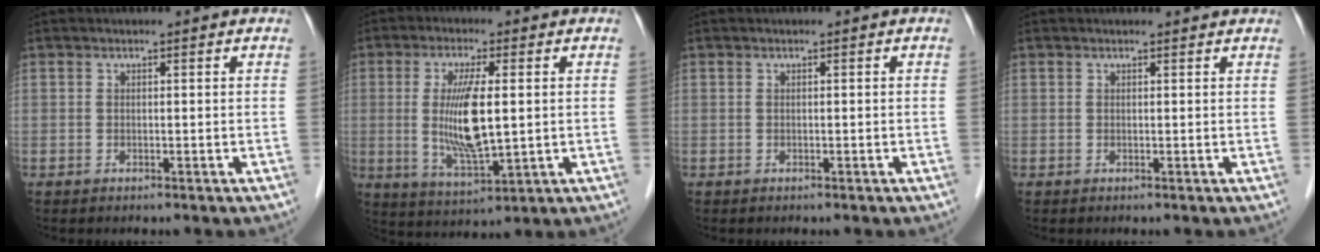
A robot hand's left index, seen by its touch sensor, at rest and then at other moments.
{"total": 9.6, "force": [0.3, 1.8, 9.4], "torque": [-0.192, -0.015, 0.009]}
{"total": 0.0}
{"total": 2.1, "force": [2.0, 0.7, 0.2], "torque": [-0.005, 0.011, 0.018]}